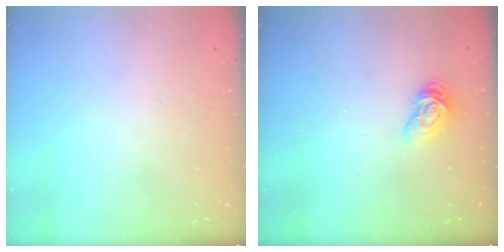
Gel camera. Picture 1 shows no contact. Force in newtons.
{"total": 7.6, "press": 7.6, "slide": 0.0}